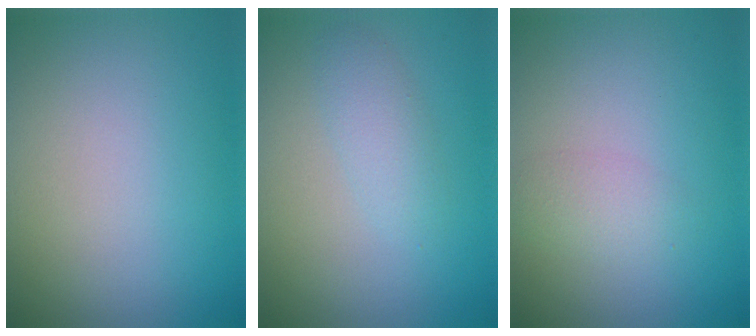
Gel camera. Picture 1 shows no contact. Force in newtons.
{"total": 2.0, "press": 2.0, "slide": 0.1}
{"total": 1.6, "press": 1.6, "slide": 0.1}